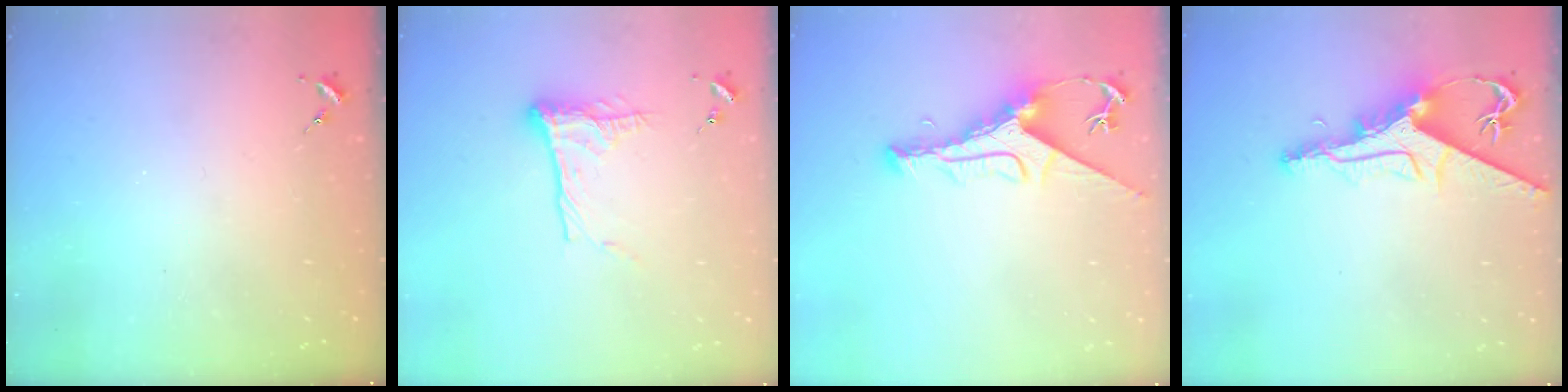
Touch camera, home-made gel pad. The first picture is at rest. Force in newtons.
{"total": 11.7, "press": 11.7, "slide": 0.8}
{"total": 10.3, "press": 10.2, "slide": 1.1}
{"total": 10.3, "press": 10.2, "slide": 1.1}